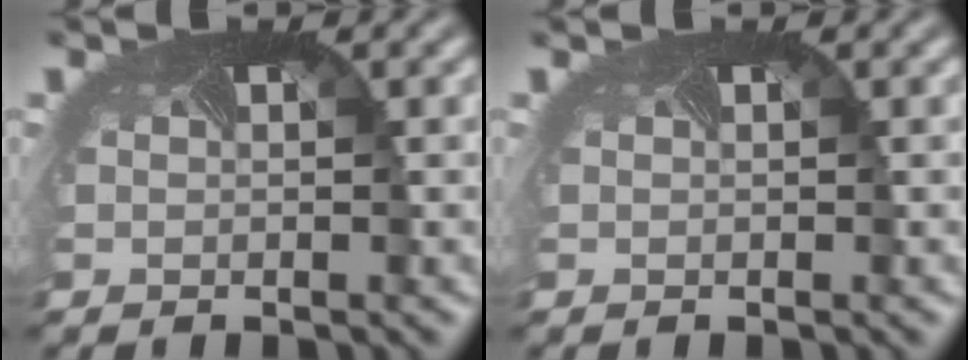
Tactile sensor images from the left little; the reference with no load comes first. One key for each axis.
{"total": 0.0}